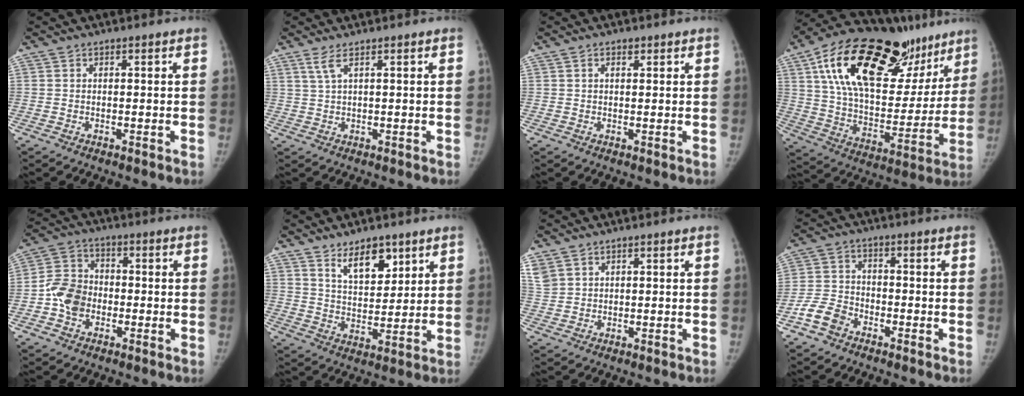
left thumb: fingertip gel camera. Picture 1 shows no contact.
{"total": 2.5, "force": [1.4, 0.4, 2.0], "torque": [-0.054, 0.002, 0.037]}
{"total": 1.1, "force": [0.5, 0.6, 0.7], "torque": [-0.007, -0.004, 0.007]}
{"total": 34.3, "force": [19.2, 16.1, 23.4], "torque": [-0.330, -0.011, 0.311]}
{"total": 8.0, "force": [-2.1, 6.3, 4.4], "torque": [-0.066, 0.024, -0.050]}
{"total": 9.3, "force": [5.9, 4.6, 5.5], "torque": [-0.059, -0.044, 0.104]}
{"total": 4.5, "force": [2.9, 2.9, 1.8], "torque": [-0.046, 0.003, 0.070]}
{"total": 5.9, "force": [-3.8, 4.0, 2.3], "torque": [-0.040, 0.019, -0.078]}